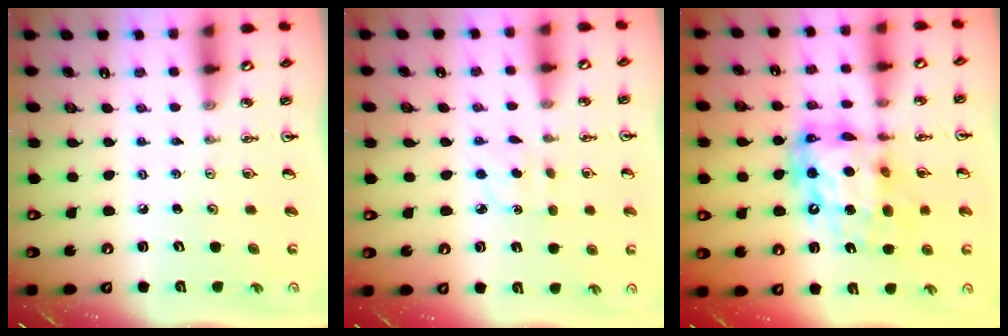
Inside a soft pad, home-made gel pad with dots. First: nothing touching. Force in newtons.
{"total": 2.8, "press": 2.7, "slide": 0.7}
{"total": 16.2, "press": 16.2, "slide": 1.6}